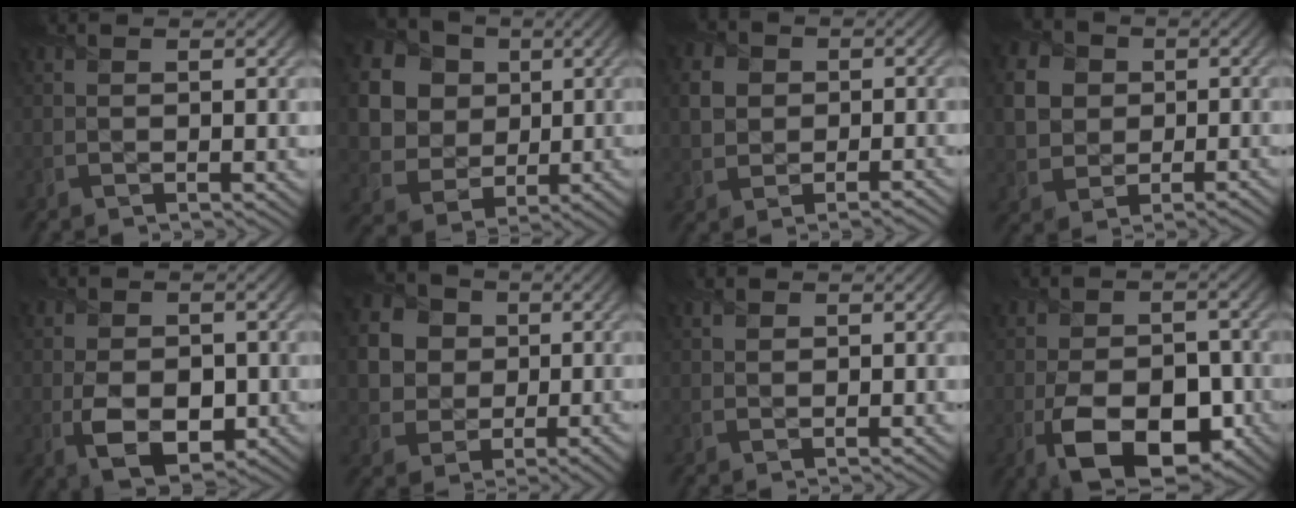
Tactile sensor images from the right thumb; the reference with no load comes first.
{"total": 15.9, "force": [4.4, 13.7, 6.8], "torque": [-0.239, 0.015, 0.095]}
{"total": 4.4, "force": [-0.1, 3.7, 2.4], "torque": [-0.048, 0.002, -0.008]}
{"total": 6.2, "force": [0.5, 5.3, 3.1], "torque": [-0.074, 0.004, 0.002]}
{"total": 6.6, "force": [-1.0, 4.3, 4.9], "torque": [-0.093, -0.016, -0.012]}
{"total": 9.9, "force": [1.3, 8.7, 4.6], "torque": [-0.139, 0.009, 0.011]}
{"total": 1.4, "force": [1.0, 0.8, 0.5], "torque": [-0.013, 0.005, 0.019]}
{"total": 11.6, "force": [-4.0, 7.0, 8.3], "torque": [-0.142, -0.025, -0.056]}